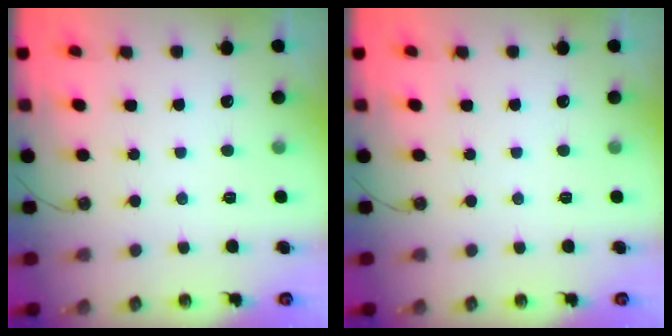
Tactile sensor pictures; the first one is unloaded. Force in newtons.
{"total": 0.0}